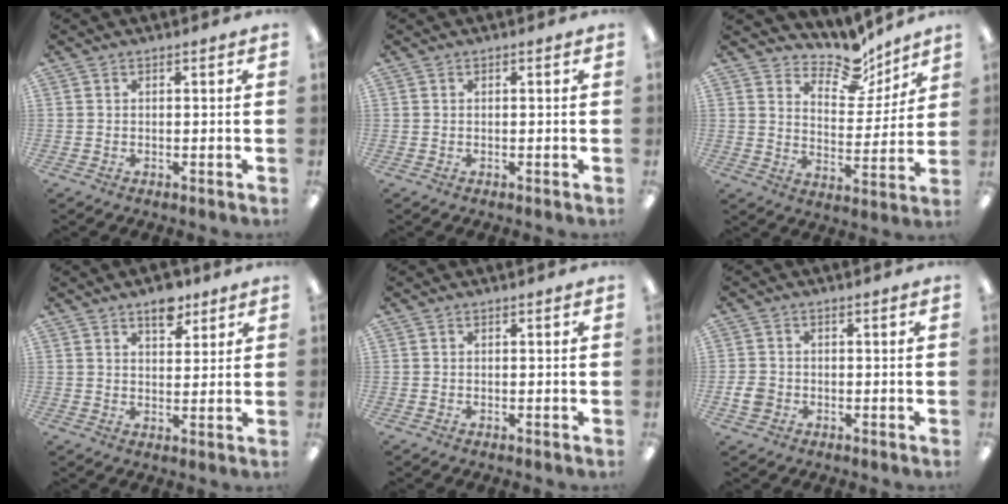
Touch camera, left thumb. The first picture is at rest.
{"total": 0.0}
{"total": 11.6, "force": [9.5, 5.3, 4.3], "torque": [-0.060, -0.076, 0.168]}
{"total": 6.4, "force": [4.5, 3.2, 3.2], "torque": [-0.024, -0.026, 0.073]}
{"total": 0.0}
{"total": 3.2, "force": [-0.8, 2.7, 1.4], "torque": [-0.028, 0.005, -0.015]}